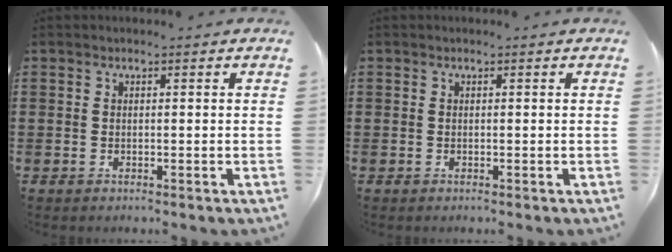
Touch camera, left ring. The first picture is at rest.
{"total": 0.0}